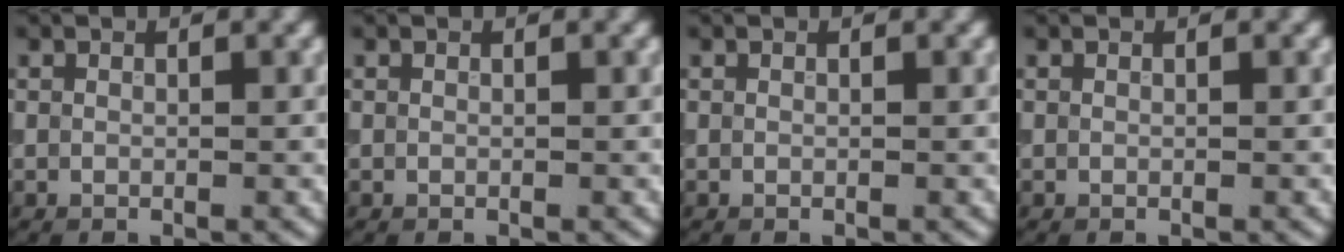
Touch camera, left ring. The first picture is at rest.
{"total": 0.0}
{"total": 0.0}
{"total": 0.0}